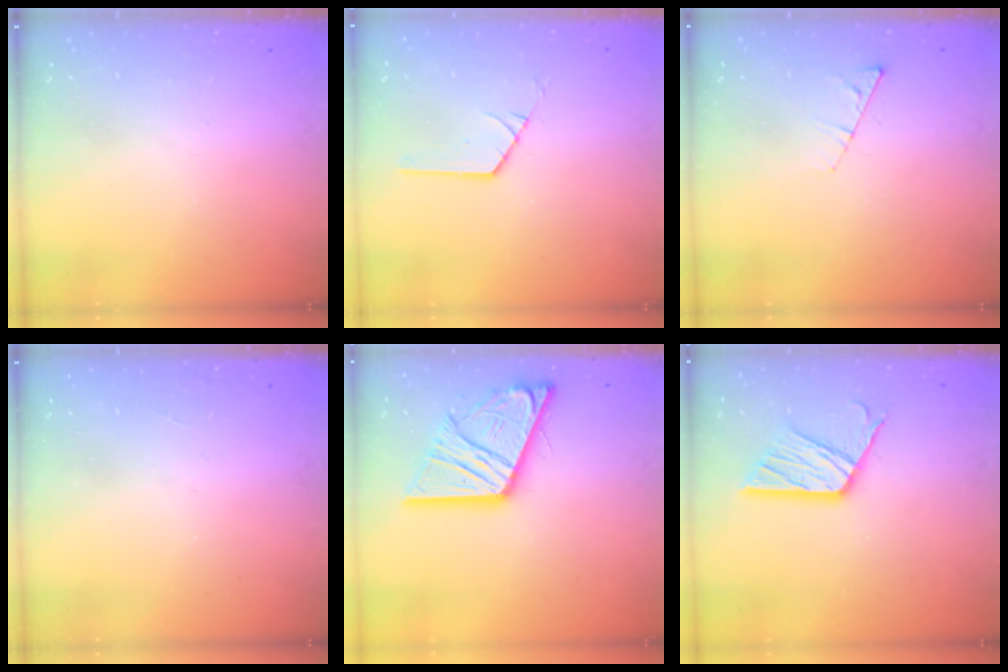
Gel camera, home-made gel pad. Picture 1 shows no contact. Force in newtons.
{"total": 1.3, "press": 1.3, "slide": 0.1}
{"total": 3.5, "press": 3.4, "slide": 0.4}
{"total": 0.0}
{"total": 19.6, "press": 19.5, "slide": 2.2}
{"total": 13.0, "press": 13.0, "slide": 1.1}